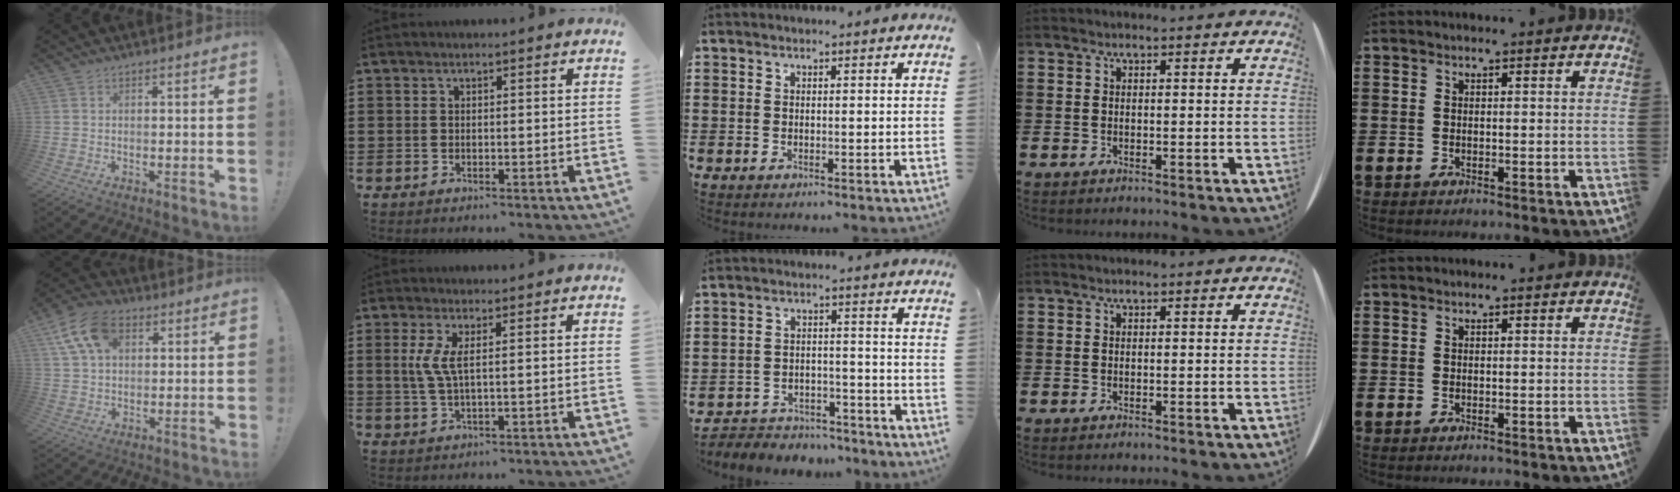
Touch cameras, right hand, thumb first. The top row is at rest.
{"thumb": {"total": 13.7, "force": [5.2, 9.0, 8.9], "torque": [-0.153, -0.007, 0.101]}, "index": {"total": 3.8, "force": [0.8, 0.6, 3.7], "torque": [-0.089, -0.007, 0.008]}, "middle": {"total": 4.4, "force": [-4.3, 1.0, 0.0], "torque": [-0.005, 0.007, -0.091]}}